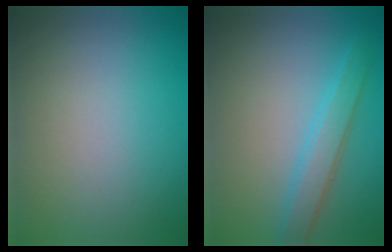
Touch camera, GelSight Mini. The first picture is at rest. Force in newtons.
{"total": 2.8, "press": 2.8, "slide": 0.1}